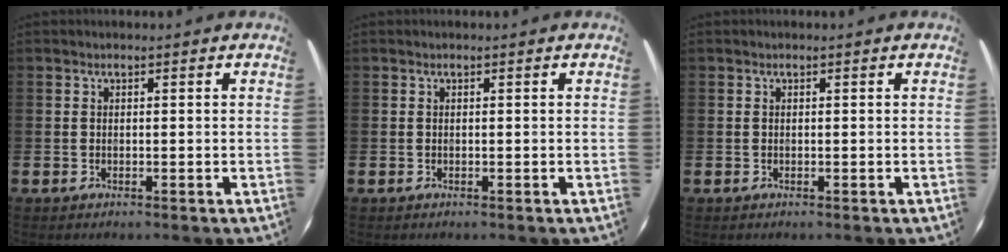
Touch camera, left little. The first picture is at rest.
{"total": 0.0}
{"total": 0.0}